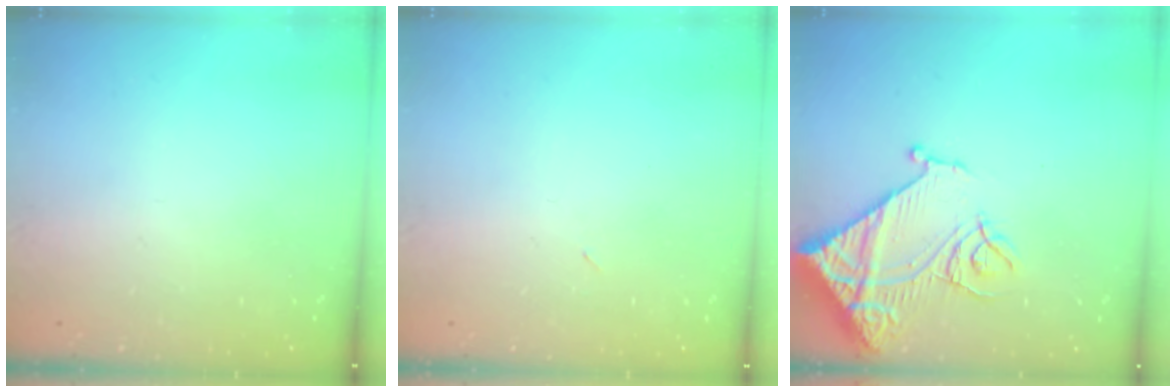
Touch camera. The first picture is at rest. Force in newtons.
{"total": 2.4, "press": 2.3, "slide": 0.8}
{"total": 16.9, "press": 16.9, "slide": 1.6}